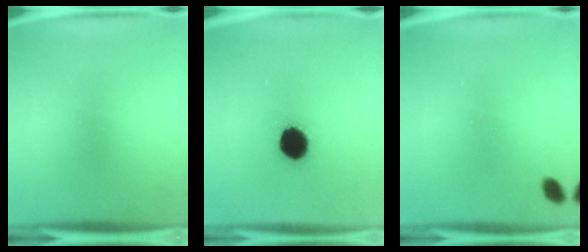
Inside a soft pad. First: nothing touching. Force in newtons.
{"total": 11.6}
{"total": 1.8}